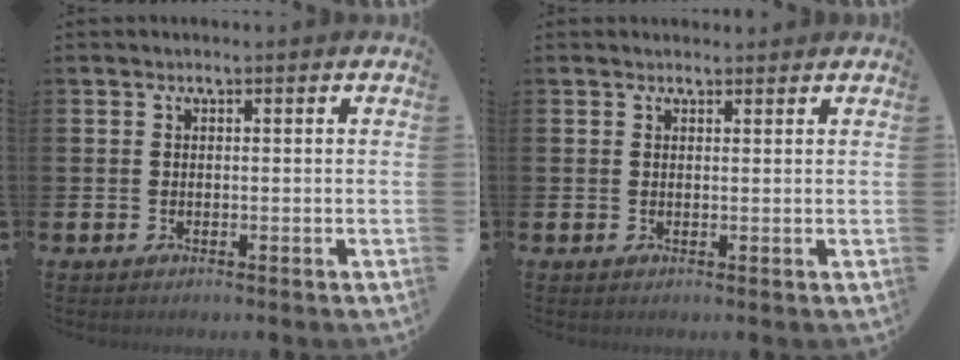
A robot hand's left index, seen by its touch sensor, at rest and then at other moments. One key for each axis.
{"total": 0.9, "fx": 0.9, "fy": 0.2, "fz": 0.2, "tx": 0.007, "ty": -0.002, "tz": 0.013}